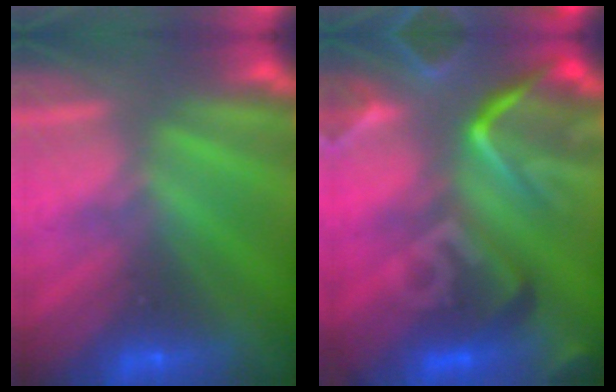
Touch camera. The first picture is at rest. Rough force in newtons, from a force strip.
{"total": 7.5}